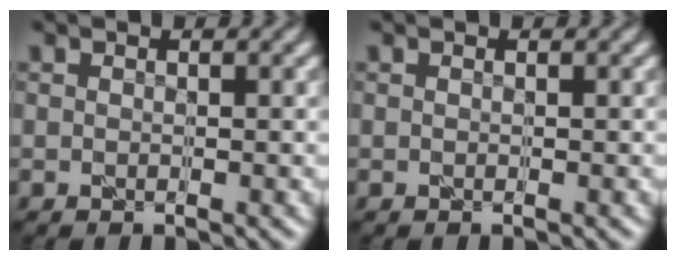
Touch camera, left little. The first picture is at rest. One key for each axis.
{"total": 0.0}